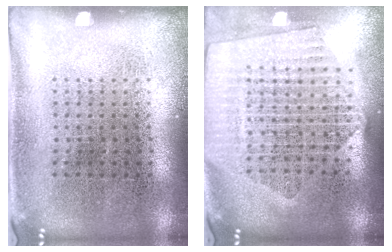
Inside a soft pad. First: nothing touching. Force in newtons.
{"total": 2.4, "press": 2.1, "slide": 1.1}